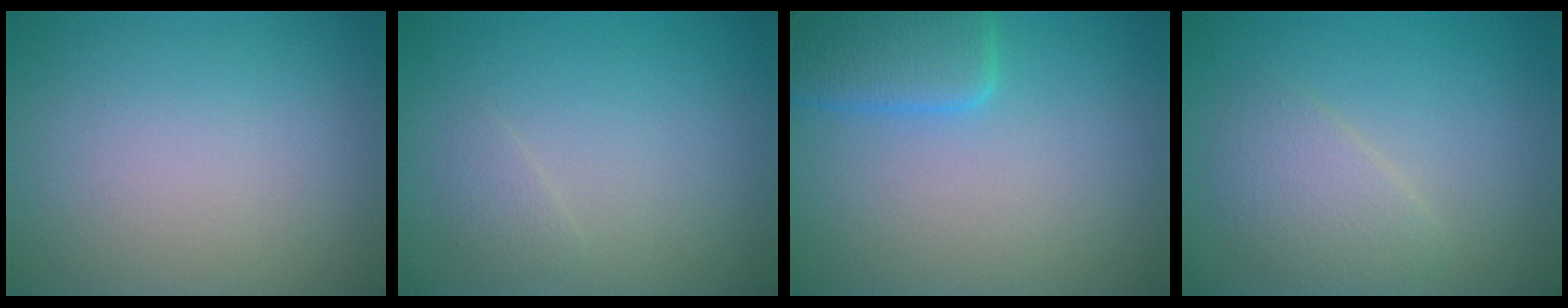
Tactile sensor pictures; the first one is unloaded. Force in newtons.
{"total": 0.9, "press": 0.9, "slide": 0.0}
{"total": 4.2, "press": 4.2, "slide": 0.1}
{"total": 2.5, "press": 2.5, "slide": 0.1}